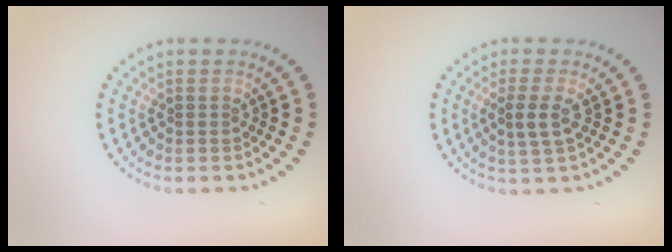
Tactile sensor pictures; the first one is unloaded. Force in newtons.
{"total": 2.2, "press": 2.1, "slide": 0.8}